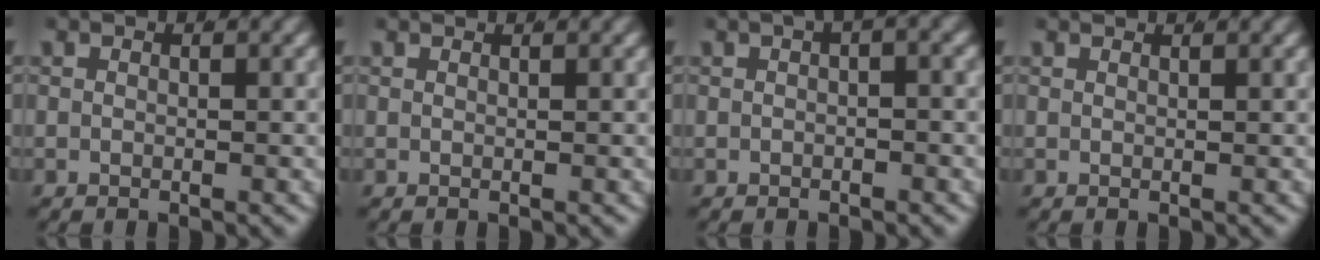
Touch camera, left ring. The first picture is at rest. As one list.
[{"total": 0.9, "force": [0.8, -0.5, 0.2], "torque": [0.005, -0.001, 0.015]}, {"total": 1.3, "force": [0.4, 0.1, 1.3], "torque": [-0.013, 0.009, 0.006]}, {"total": 1.3, "force": [1.1, -0.5, 0.3], "torque": [0.005, -0.002, 0.020]}]